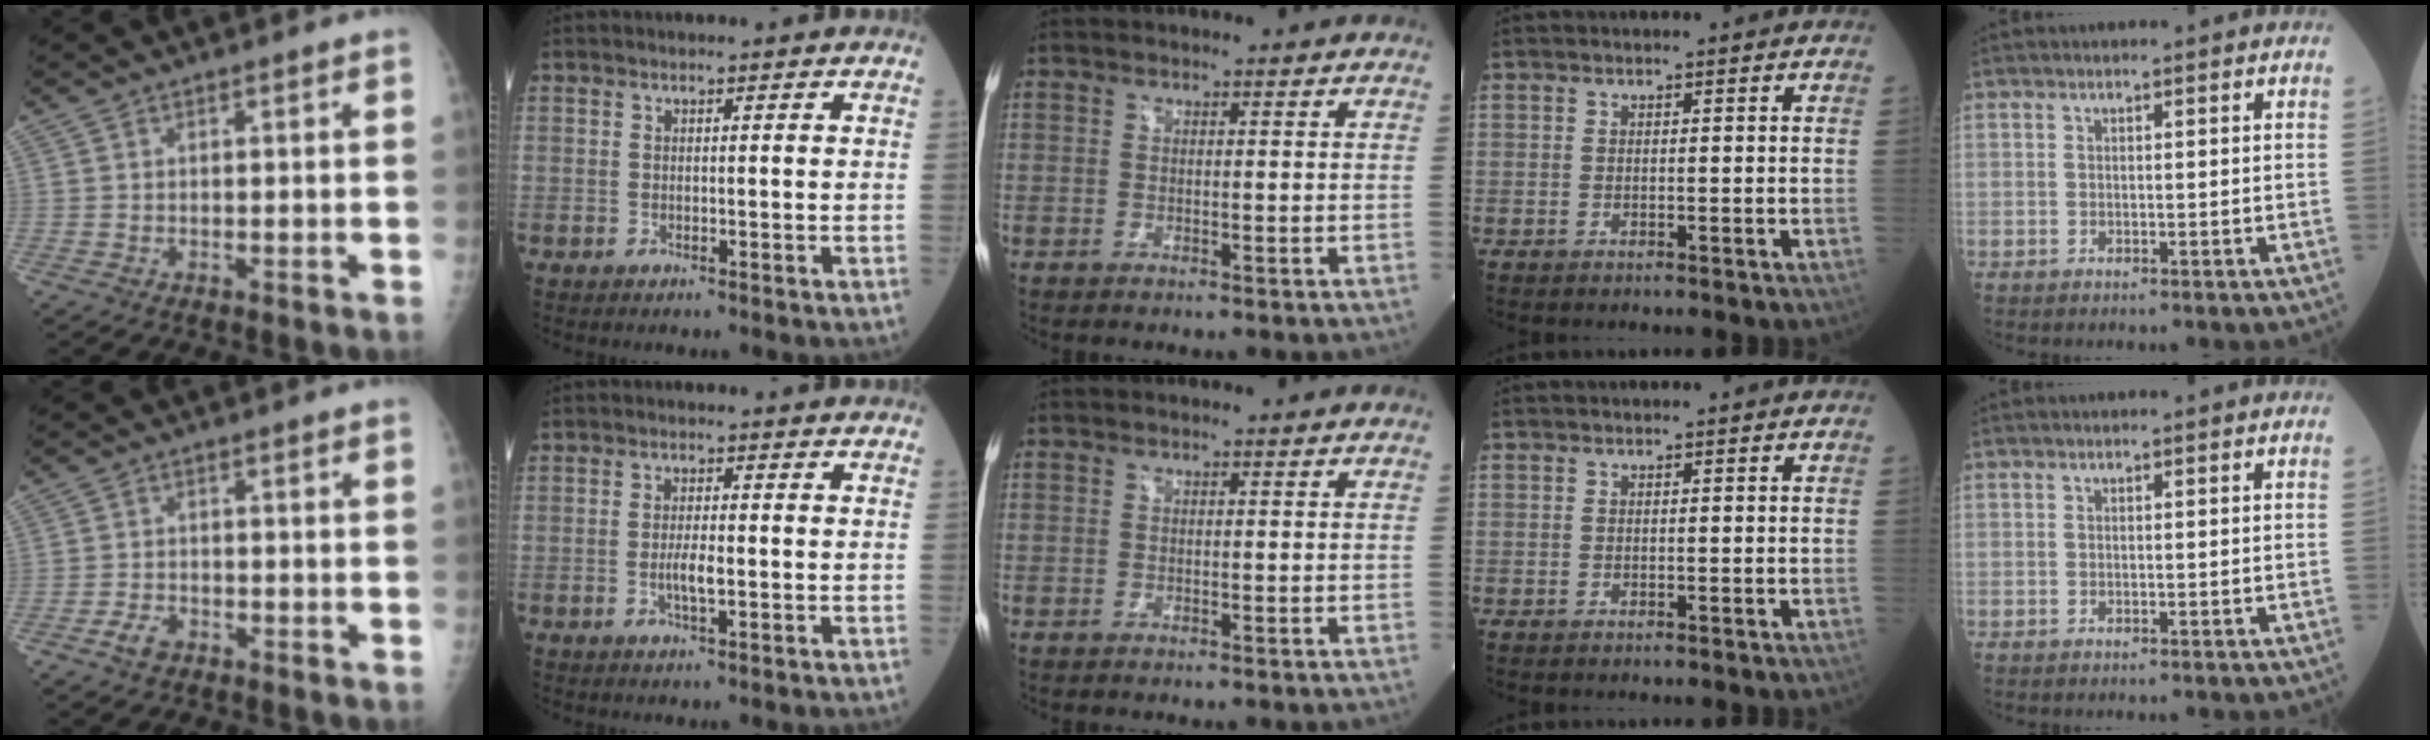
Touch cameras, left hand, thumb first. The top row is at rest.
{"thumb": {"total": 2.8, "force": [-1.7, 1.7, 1.5], "torque": [-0.026, 0.008, -0.028]}, "index": {"total": 2.7, "force": [-0.6, 0.5, 2.6], "torque": [-0.055, -0.001, -0.010]}}